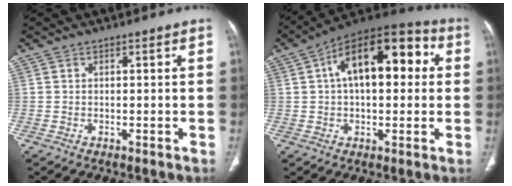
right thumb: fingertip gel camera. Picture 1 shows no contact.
{"total": 18.5, "force": [3.8, 9.5, 15.4], "torque": [-0.205, 0.039, 0.048]}